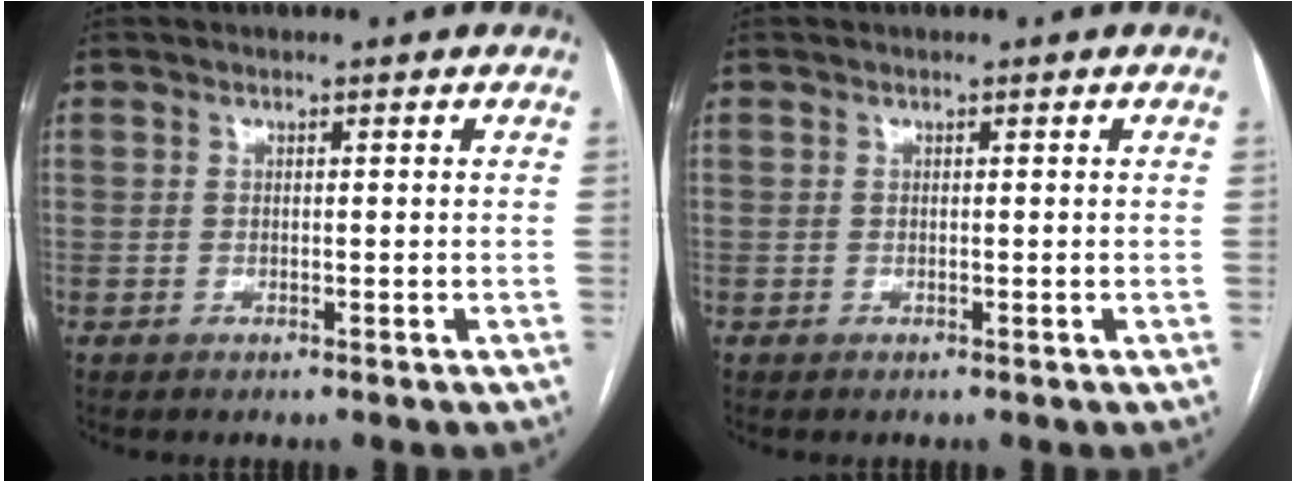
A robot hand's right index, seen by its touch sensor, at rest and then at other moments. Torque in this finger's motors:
{"motor_torque": [0.00, 0.00, 0.00, 0.00]}